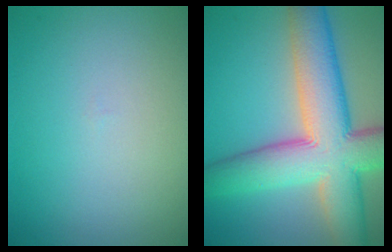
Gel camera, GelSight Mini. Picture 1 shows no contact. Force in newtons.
{"total": 11.8, "press": 11.8, "slide": 0.5}